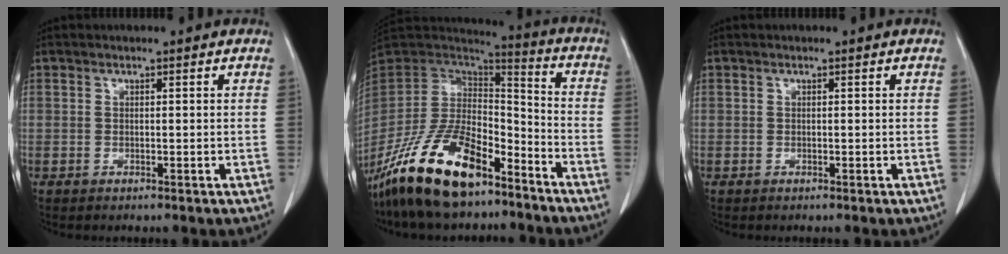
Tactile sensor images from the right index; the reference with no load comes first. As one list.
[{"total": 20.6, "force": [-14.4, 7.0, 12.9], "torque": [-0.276, -0.010, -0.268]}, {"total": 0.0}]